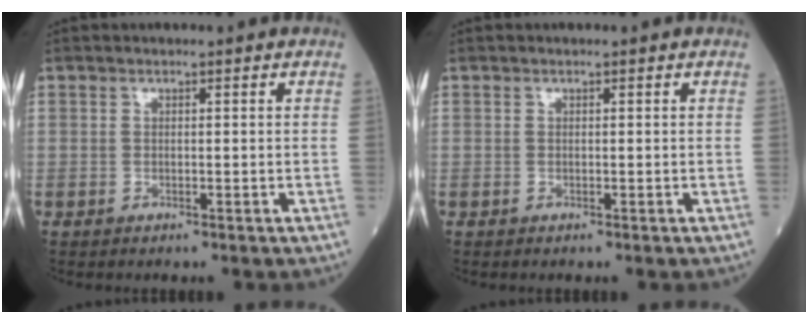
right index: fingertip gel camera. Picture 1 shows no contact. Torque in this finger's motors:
{"motor_torque": [0.00, 0.00, 0.00, 0.00]}